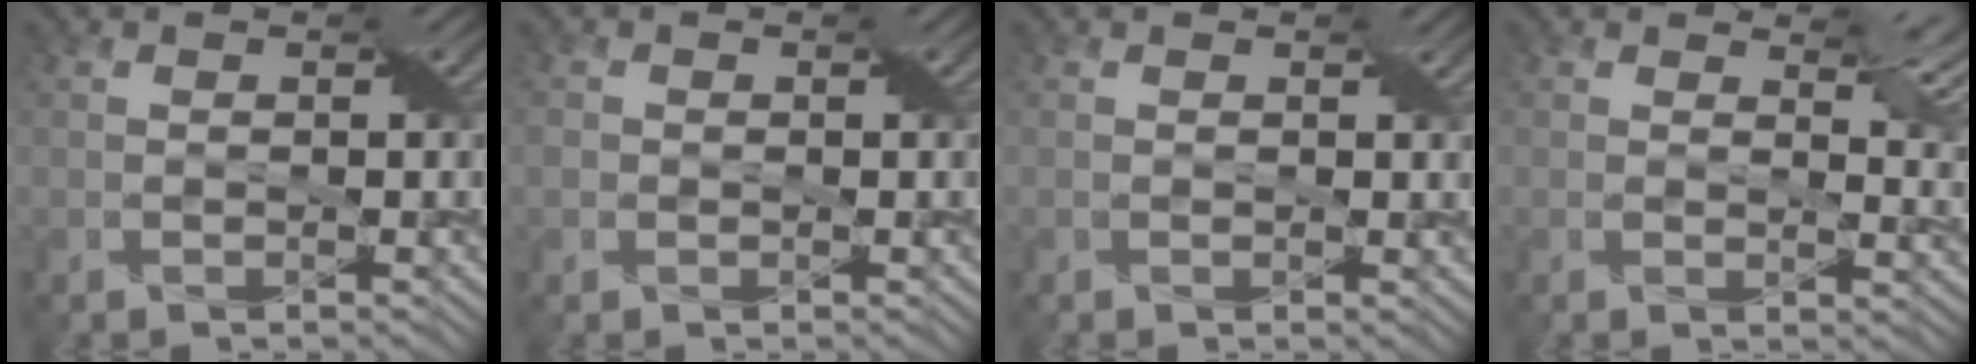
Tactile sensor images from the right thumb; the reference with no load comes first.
{"total": 1.2, "force": [-0.1, 1.2, 0.3], "torque": [-0.009, -0.001, -0.004]}
{"total": 1.1, "force": [0.4, 0.6, 0.8], "torque": [-0.013, -0.002, 0.010]}
{"total": 4.8, "force": [3.1, 2.0, 3.1], "torque": [-0.046, -0.004, 0.045]}